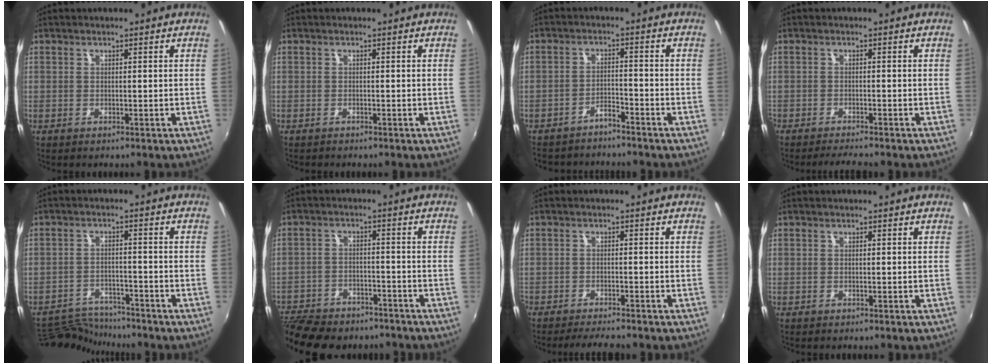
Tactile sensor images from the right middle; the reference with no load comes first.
{"total": 0.6, "force": [-0.5, 0.2, 0.0], "torque": [-0.001, -0.003, -0.010]}
{"total": 5.4, "force": [-5.0, 1.3, 1.5], "torque": [-0.041, 0.003, -0.078]}
{"total": 3.6, "force": [-3.3, 0.0, 1.4], "torque": [-0.036, -0.006, -0.056]}
{"total": 8.1, "force": [-8.0, 1.4, 0.6], "torque": [-0.035, 0.006, -0.138]}
{"total": 15.5, "force": [-12.8, 6.5, 6.1], "torque": [-0.153, -0.015, -0.196]}
{"total": 5.0, "force": [-4.5, 0.6, 2.0], "torque": [-0.051, -0.007, -0.071]}
{"total": 0.0}